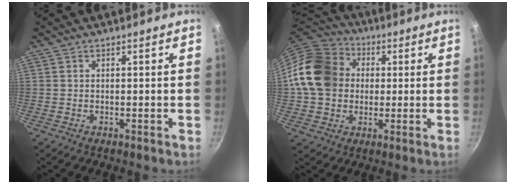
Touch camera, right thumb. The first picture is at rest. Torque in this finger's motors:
{"motor_torque": [1.53, 3.01, 1.28, -0.37, 0.44]}